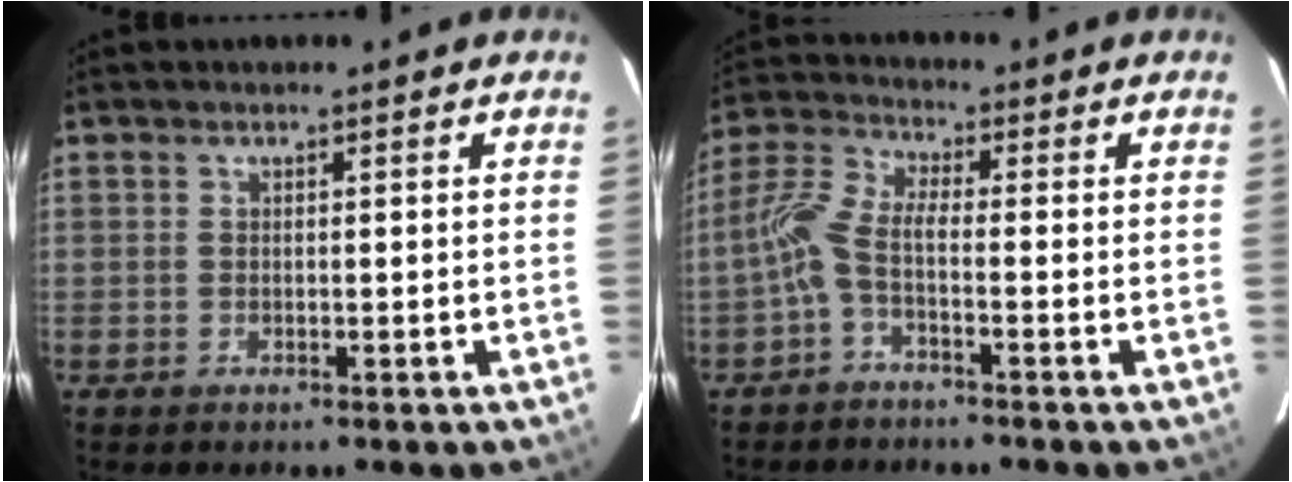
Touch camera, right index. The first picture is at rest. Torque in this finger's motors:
{"motor_torque": [0.72, -0.40, 0.38, 0.12]}